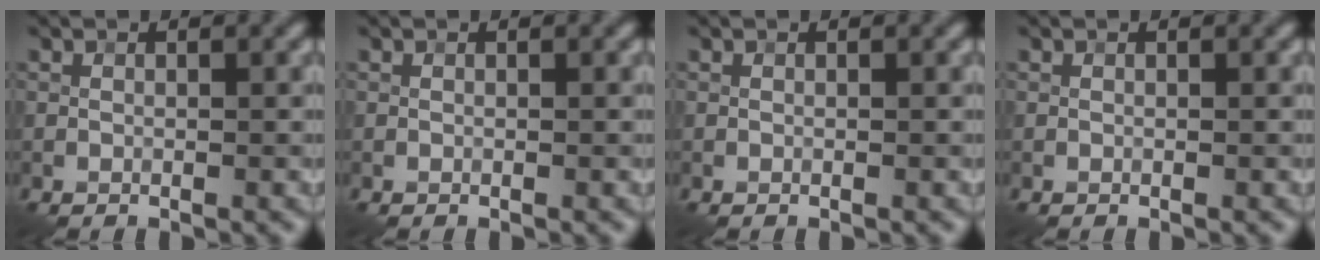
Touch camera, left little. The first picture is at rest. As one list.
[{"total": 0.0}, {"total": 0.0}, {"total": 0.0}]